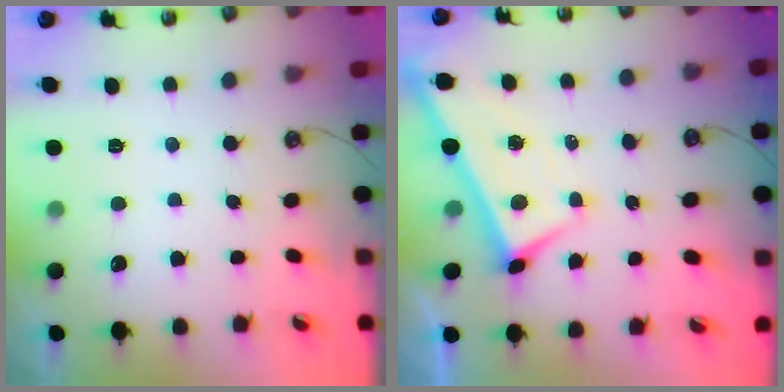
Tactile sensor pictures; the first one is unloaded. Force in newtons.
{"total": 2.3, "press": 2.2, "slide": 0.2}